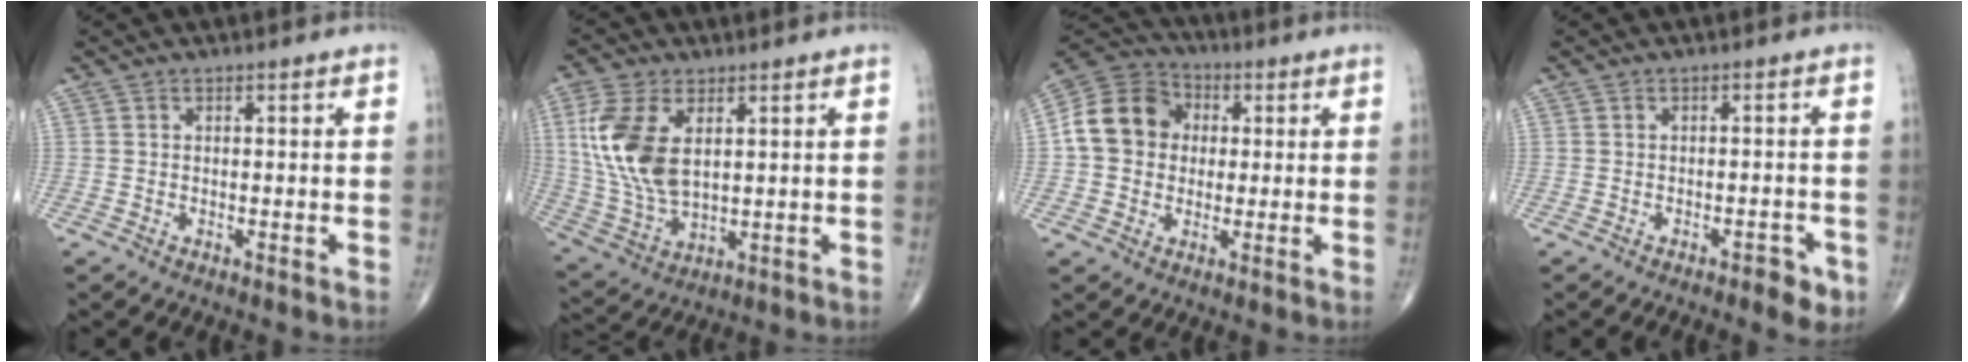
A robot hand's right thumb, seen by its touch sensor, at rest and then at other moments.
{"total": 14.3, "force": [3.5, 8.0, 11.3], "torque": [-0.242, -0.012, 0.080]}
{"total": 12.8, "force": [1.3, 10.8, 6.7], "torque": [-0.107, 0.024, 0.012]}
{"total": 3.6, "force": [-2.0, 1.5, 2.6], "torque": [-0.025, 0.008, -0.021]}